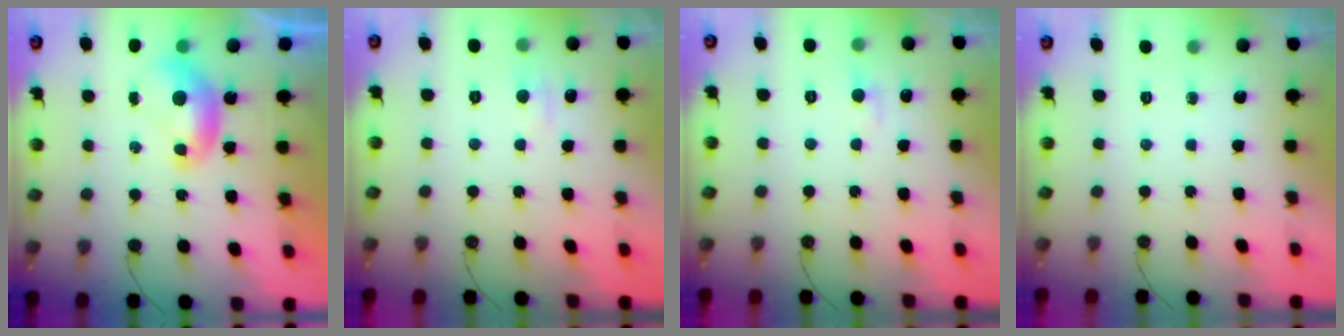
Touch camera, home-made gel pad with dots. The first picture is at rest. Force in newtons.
{"total": 1.6, "press": 1.6, "slide": 0.4}
{"total": 0.8, "press": 0.0, "slide": 0.8}
{"total": 0.0}